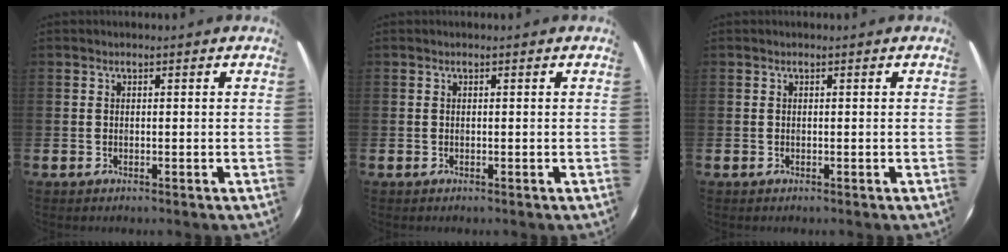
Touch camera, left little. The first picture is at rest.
{"total": 0.0}
{"total": 0.0}